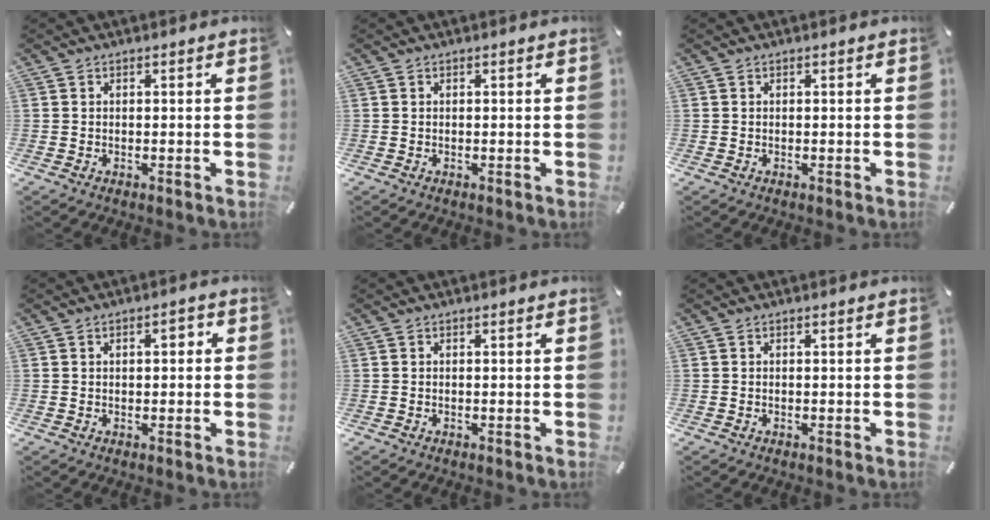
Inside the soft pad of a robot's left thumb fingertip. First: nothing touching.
{"total": 0.0}
{"total": 0.0}
{"total": 2.6, "force": [0.5, 1.6, 2.0], "torque": [-0.025, 0.004, 0.000]}
{"total": 0.0}
{"total": 0.0}